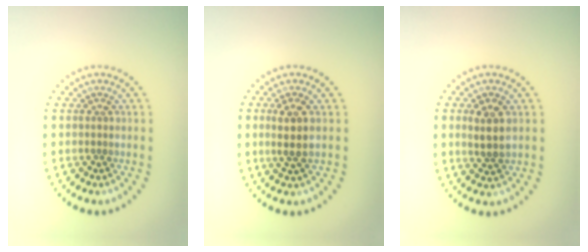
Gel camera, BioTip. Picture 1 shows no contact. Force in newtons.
{"total": 2.4, "press": 2.2, "slide": 1.1}
{"total": 2.6, "press": 2.6, "slide": 0.4}